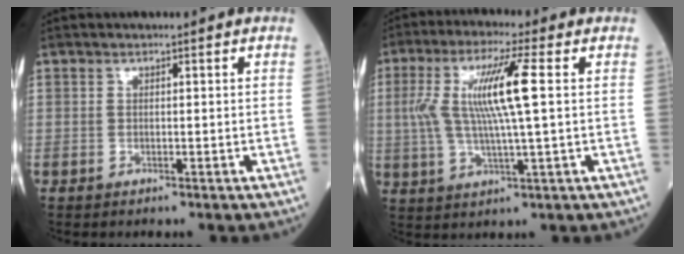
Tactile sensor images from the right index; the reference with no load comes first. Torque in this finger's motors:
{"motor_torque": [0.81, 0.44, 0.33, 0.21]}